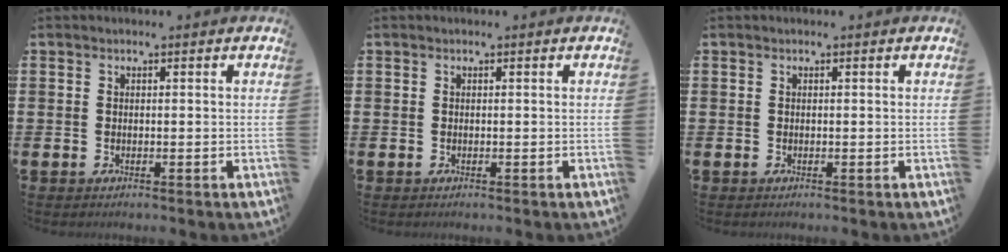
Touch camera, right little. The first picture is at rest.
{"total": 0.0}
{"total": 0.0}